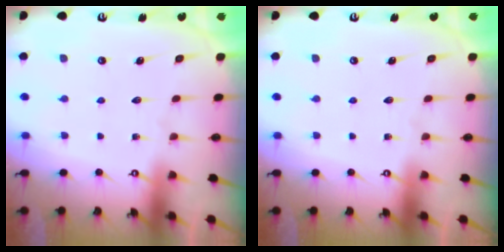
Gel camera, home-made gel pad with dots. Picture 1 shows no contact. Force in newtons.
{"total": 0.0}